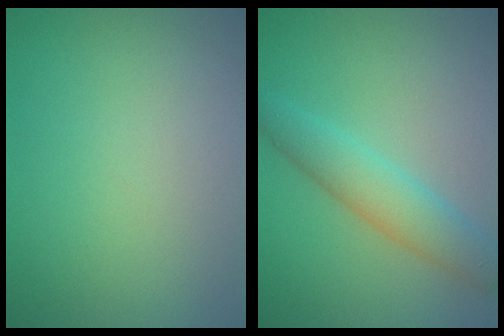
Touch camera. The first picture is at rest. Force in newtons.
{"total": 4.1, "press": 4.1, "slide": 0.1}